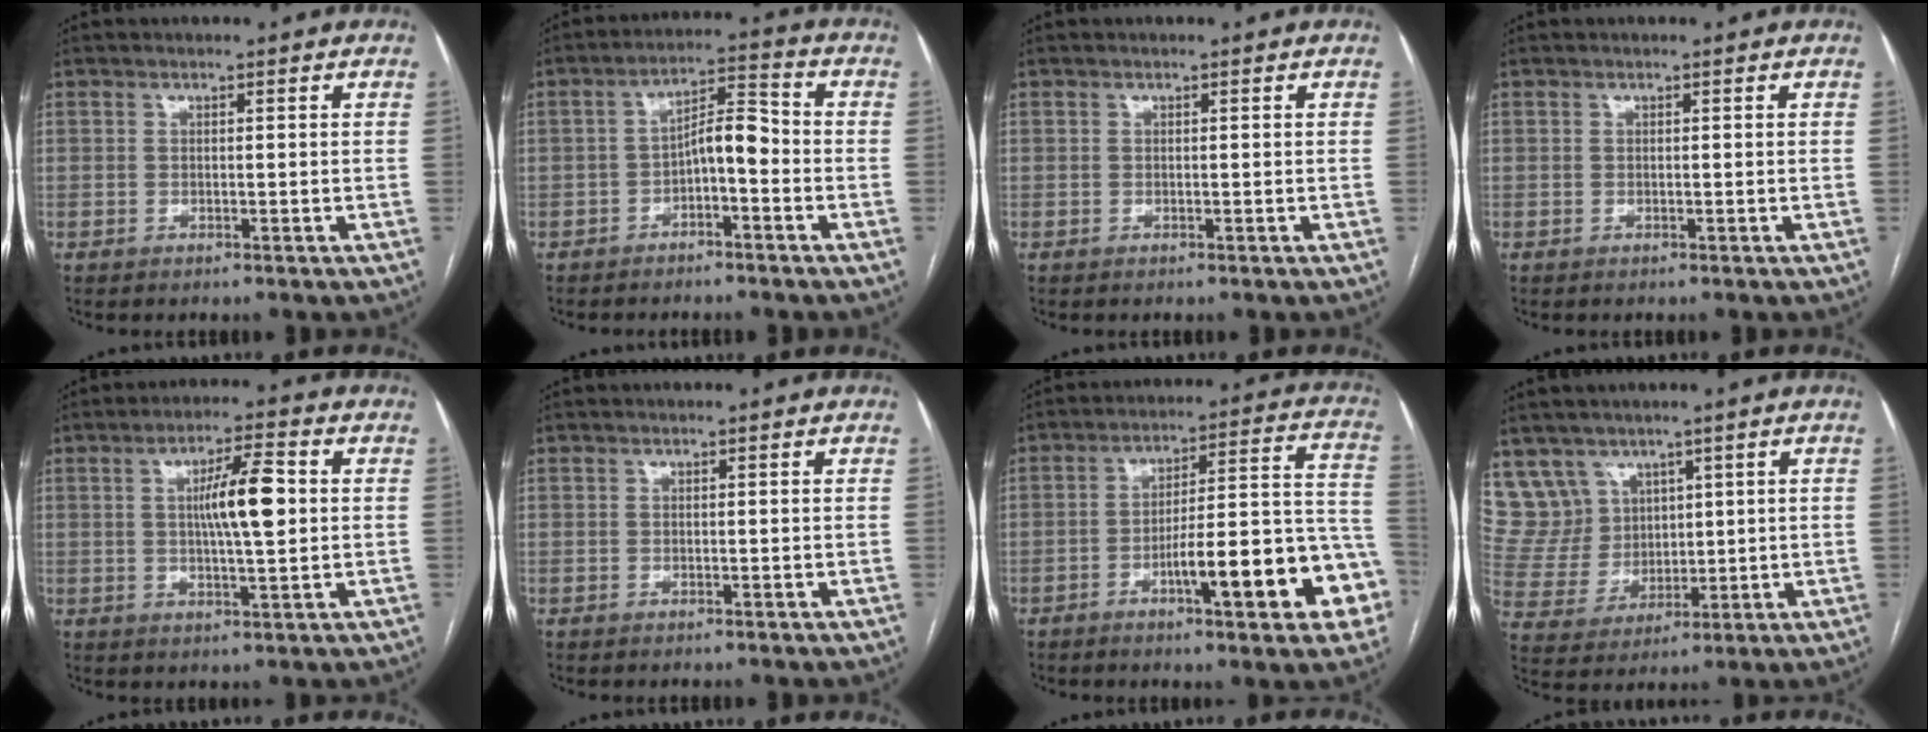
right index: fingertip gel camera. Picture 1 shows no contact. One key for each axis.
{"total": 6.0, "fx": -1.9, "fy": 1.8, "fz": 5.4, "tx": -0.094, "ty": 0.026, "tz": -0.031}
{"total": 0.0}
{"total": 0.0}
{"total": 8.2, "fx": 1.0, "fy": 1.1, "fz": 8.1, "tx": -0.139, "ty": 0.009, "tz": 0.017}
{"total": 0.0}
{"total": 16.7, "fx": -6.6, "fy": 2.7, "fz": 15.1, "tx": -0.169, "ty": 0.033, "tz": -0.084}
{"total": 8.7, "fx": 5.7, "fy": 6.5, "fz": 0.2, "tx": -0.014, "ty": 0.032, "tz": 0.135}